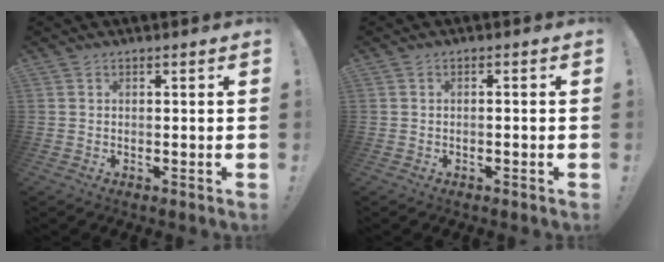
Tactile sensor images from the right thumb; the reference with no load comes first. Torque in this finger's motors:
{"motor_torque": [0.17, -0.47, -0.06, 0.12, 0.06]}